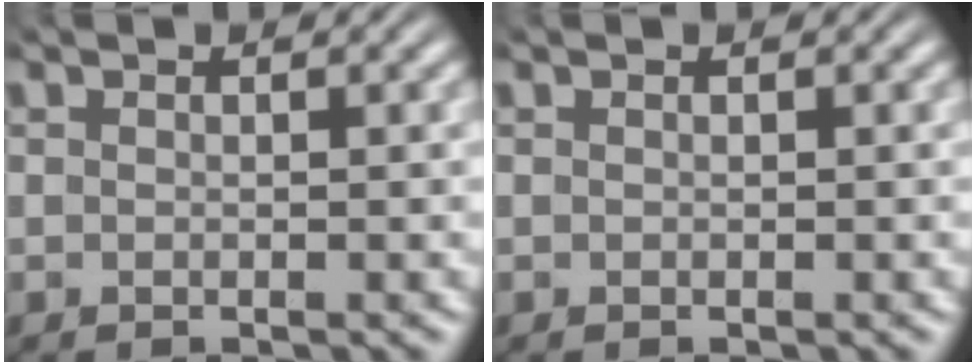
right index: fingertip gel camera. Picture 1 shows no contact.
{"total": 0.0}